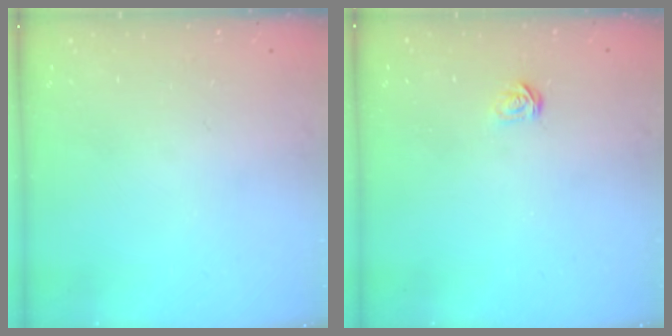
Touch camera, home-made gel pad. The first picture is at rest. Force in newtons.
{"total": 2.5, "press": 2.5, "slide": 0.2}